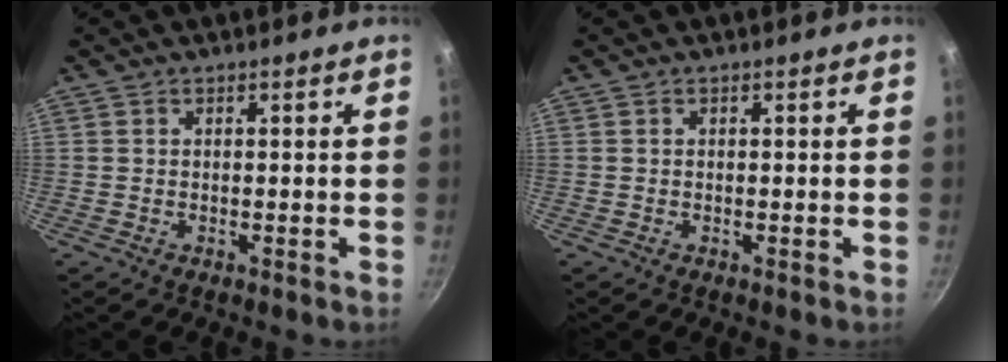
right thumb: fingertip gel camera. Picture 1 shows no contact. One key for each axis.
{"total": 0.0}